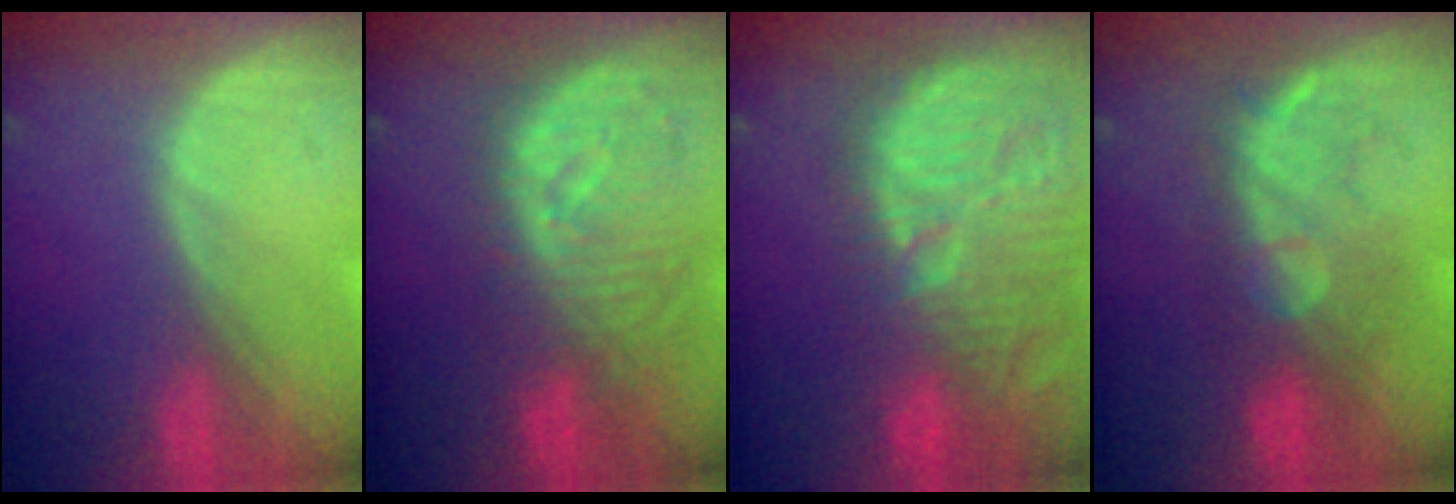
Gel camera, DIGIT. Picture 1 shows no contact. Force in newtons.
{"total": 10.3, "press": 9.3, "slide": 4.4}
{"total": 14.8, "press": 13.1, "slide": 6.9}
{"total": 8.0, "press": 7.9, "slide": 0.7}